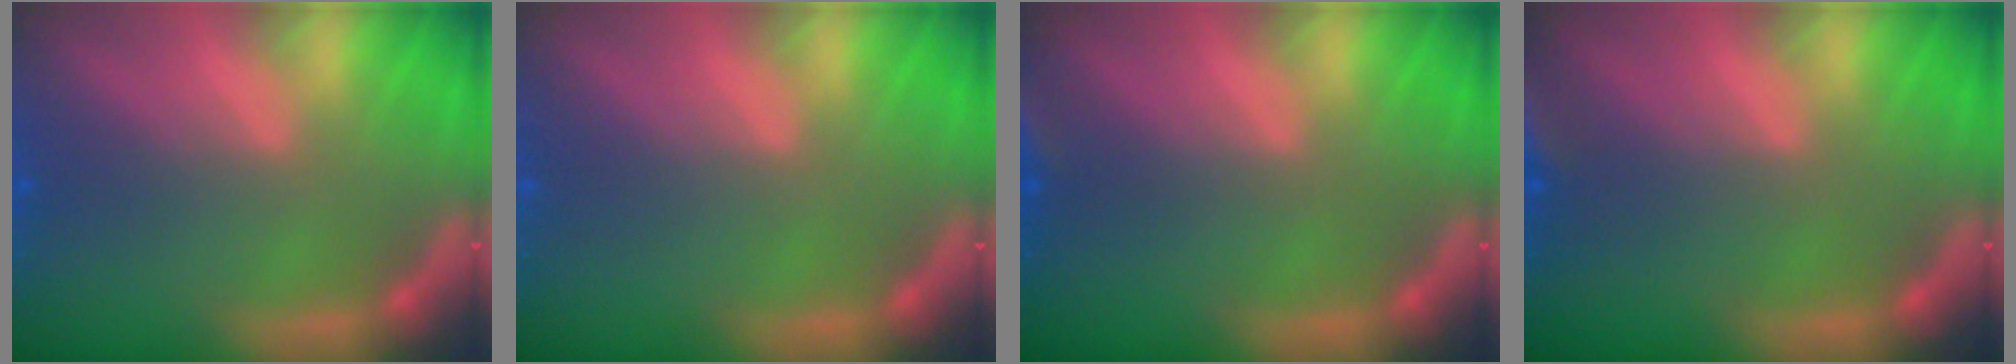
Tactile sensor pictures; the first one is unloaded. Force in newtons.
{"total": 0.0}
{"total": 1.9}
{"total": 2.9}